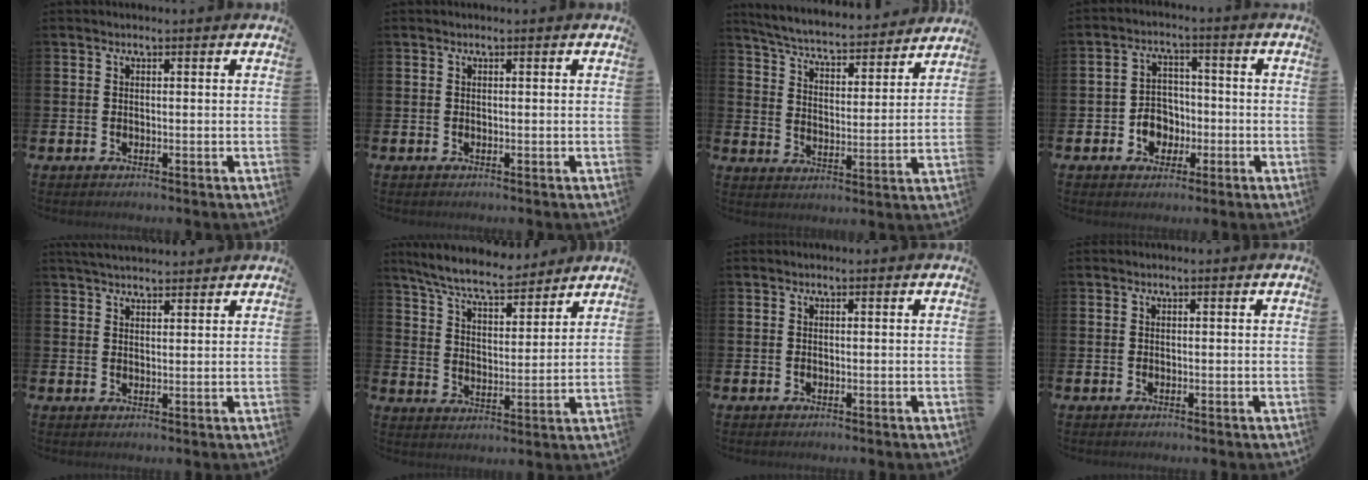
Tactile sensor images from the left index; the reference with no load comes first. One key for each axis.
{"total": 0.0}
{"total": 5.7, "fx": 5.5, "fy": 0.6, "fz": 1.1, "tx": -0.050, "ty": -0.049, "tz": 0.091}
{"total": 4.4, "fx": -1.3, "fy": 3.9, "fz": 1.5, "tx": -0.033, "ty": 0.005, "tz": -0.031}
{"total": 3.5, "fx": 3.4, "fy": 0.5, "fz": 0.6, "tx": -0.015, "ty": -0.012, "tz": 0.062}
{"total": 7.8, "fx": 7.2, "fy": 1.2, "fz": 2.7, "tx": -0.082, "ty": -0.035, "tz": 0.130}
{"total": 0.0}
{"total": 0.0}